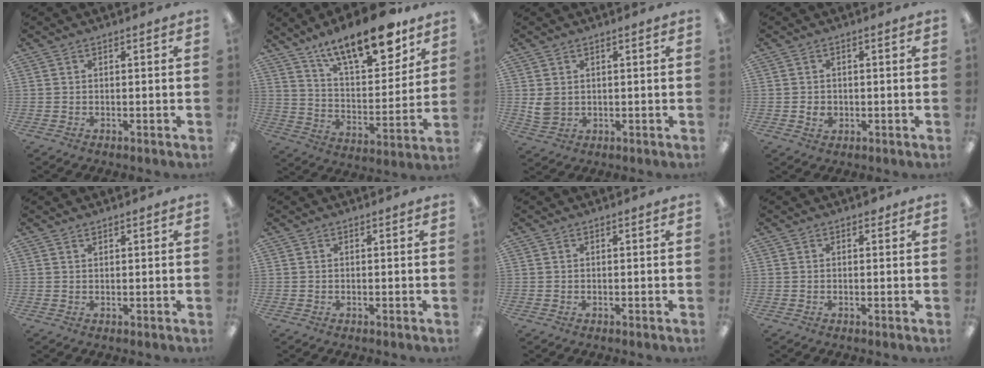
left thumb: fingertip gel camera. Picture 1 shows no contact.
{"total": 18.7, "force": [13.8, 6.3, 11.0], "torque": [-0.172, -0.086, 0.231]}
{"total": 3.7, "force": [1.1, 2.9, 2.1], "torque": [-0.032, 0.000, 0.023]}
{"total": 2.4, "force": [-0.3, 1.9, 1.4], "torque": [-0.025, 0.004, -0.006]}
{"total": 0.9, "force": [0.8, 0.3, 0.3], "torque": [-0.007, 0.000, 0.015]}
{"total": 0.0}
{"total": 0.0}
{"total": 0.9, "force": [0.5, 0.6, 0.4], "torque": [-0.001, -0.001, 0.007]}